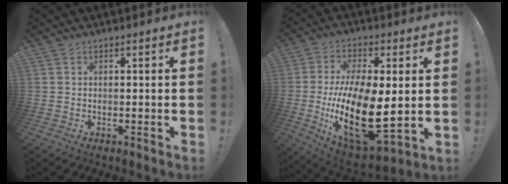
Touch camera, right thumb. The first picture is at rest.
{"total": 24.1, "force": [-1.9, 11.5, 21.1], "torque": [-0.388, -0.015, -0.017]}